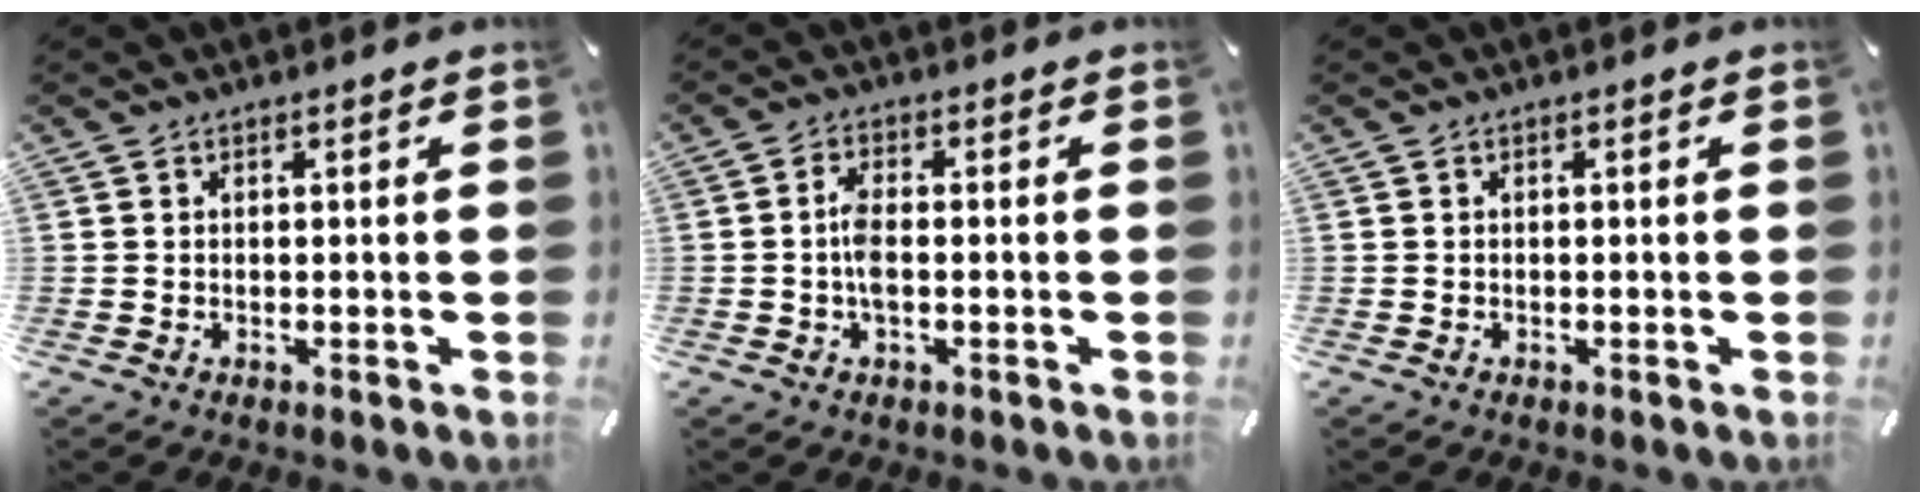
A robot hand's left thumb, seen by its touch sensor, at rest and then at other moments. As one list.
[{"total": 4.2, "force": [-0.7, 1.9, 3.7], "torque": [-0.073, 0.005, -0.013]}, {"total": 0.0}]